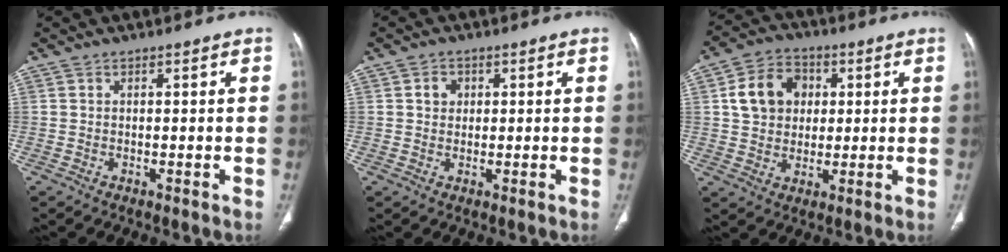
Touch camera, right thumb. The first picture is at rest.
{"total": 2.4, "force": [0.7, 2.1, 1.0], "torque": [-0.006, 0.000, 0.010]}
{"total": 10.5, "force": [2.3, 8.5, 5.8], "torque": [-0.077, 0.005, 0.036]}